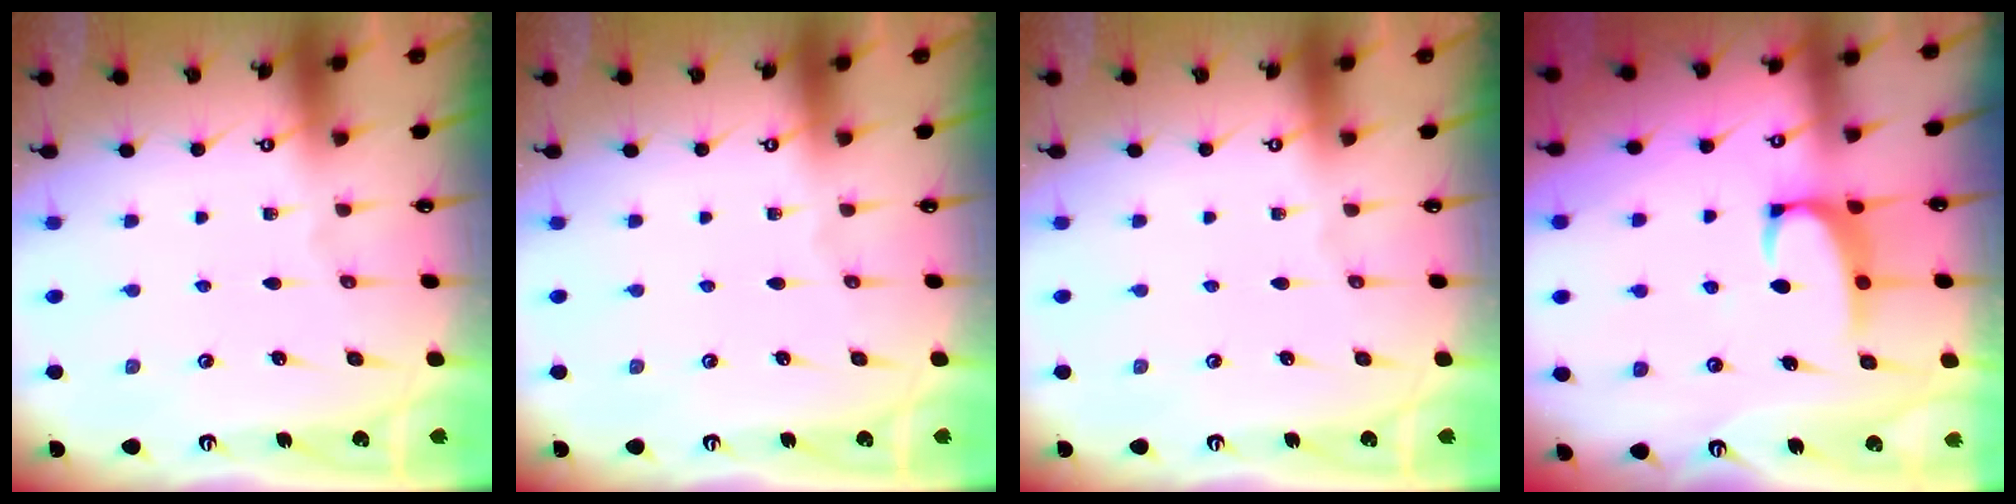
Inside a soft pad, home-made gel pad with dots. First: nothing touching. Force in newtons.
{"total": 0.0}
{"total": 0.0}
{"total": 2.6, "press": 2.5, "slide": 0.8}